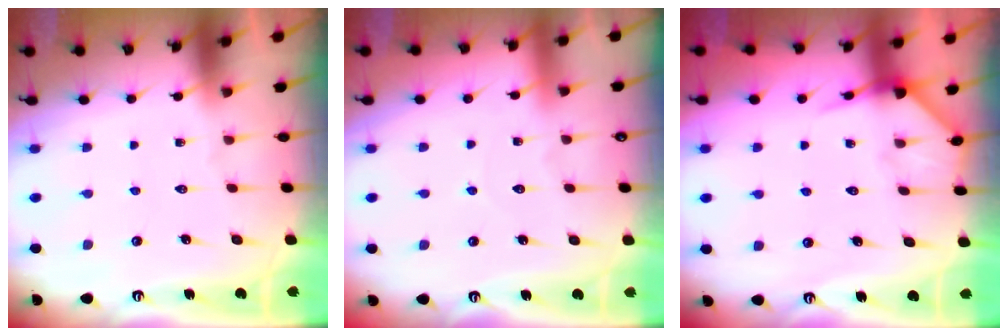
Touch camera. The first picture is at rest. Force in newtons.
{"total": 2.1, "press": 2.1, "slide": 0.2}
{"total": 5.8, "press": 5.8, "slide": 0.4}